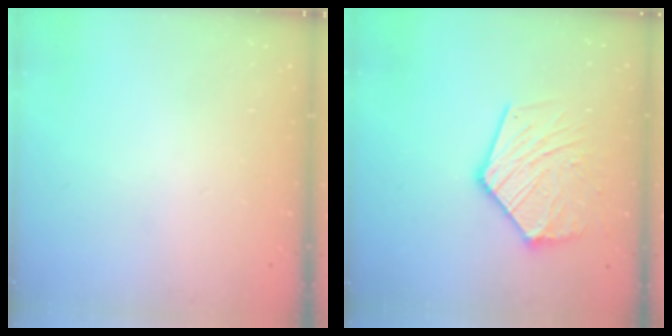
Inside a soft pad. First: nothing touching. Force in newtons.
{"total": 16.4, "press": 16.3, "slide": 1.7}